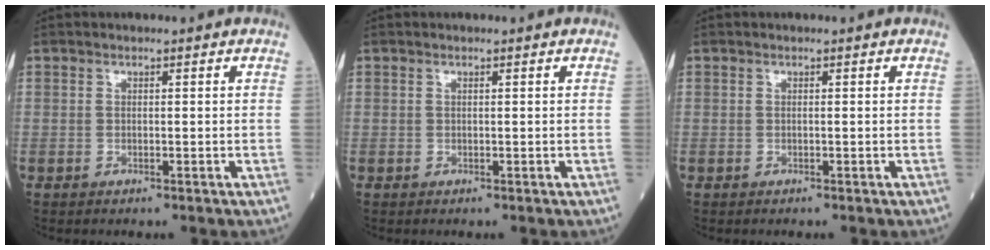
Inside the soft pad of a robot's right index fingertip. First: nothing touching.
{"total": 0.0}
{"total": 0.0}